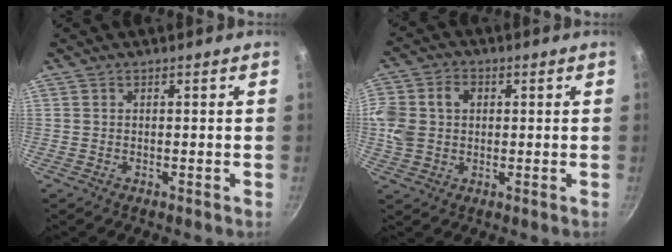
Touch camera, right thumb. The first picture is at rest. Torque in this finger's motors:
{"motor_torque": [1.00, 1.95, 1.22, 0.21, 0.12]}